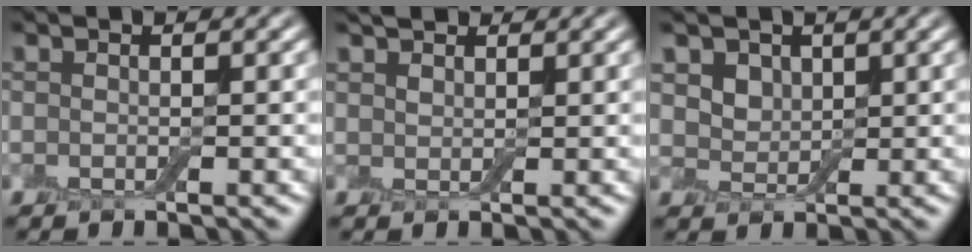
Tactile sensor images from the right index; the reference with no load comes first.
{"total": 2.1, "force": [1.7, 0.9, 0.6], "torque": [-0.017, 0.008, 0.032]}
{"total": 3.5, "force": [1.9, 2.5, 1.6], "torque": [-0.049, -0.005, 0.039]}